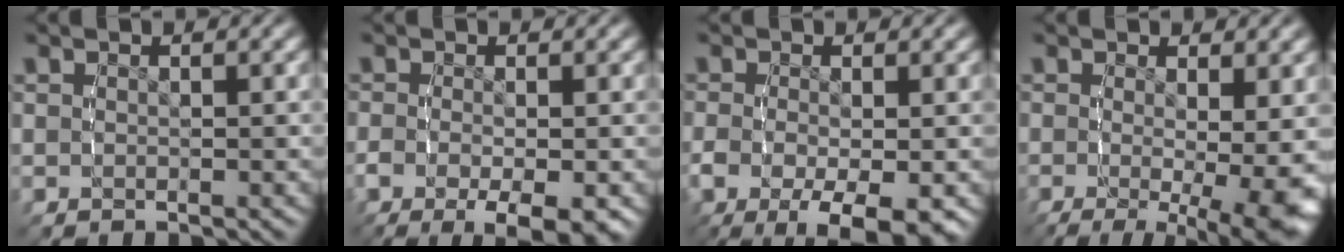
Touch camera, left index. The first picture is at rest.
{"total": 6.0, "force": [-3.2, 2.4, 4.5], "torque": [-0.076, -0.024, -0.033]}
{"total": 7.5, "force": [-3.5, 3.2, 5.8], "torque": [-0.106, -0.037, -0.029]}
{"total": 9.2, "force": [-5.2, 2.9, 7.0], "torque": [-0.100, -0.053, -0.054]}